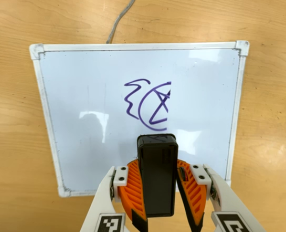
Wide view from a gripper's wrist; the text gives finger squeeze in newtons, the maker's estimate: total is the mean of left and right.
{"total": 10.5, "left": 10.9, "right": 10.1}